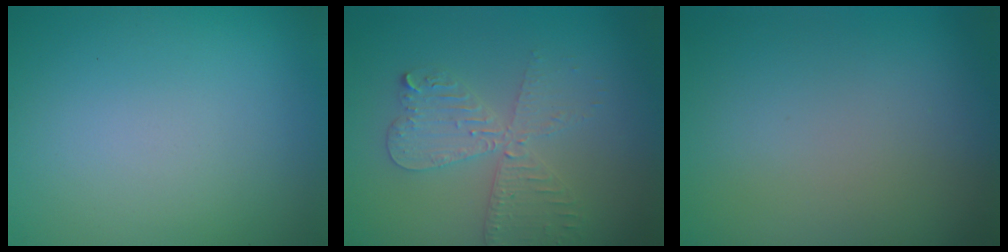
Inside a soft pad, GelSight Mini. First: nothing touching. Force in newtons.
{"total": 4.3, "press": 3.6, "slide": 2.3}
{"total": 0.0}